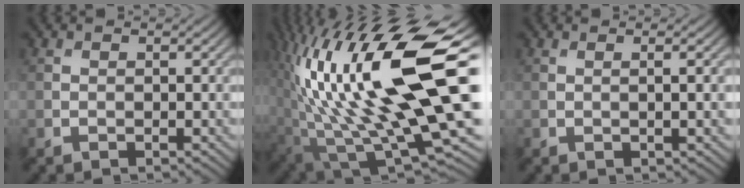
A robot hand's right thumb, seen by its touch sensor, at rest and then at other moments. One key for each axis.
{"total": 21.1, "fx": 3.3, "fy": 7.5, "fz": 19.4, "tx": -0.360, "ty": 0.003, "tz": 0.058}
{"total": 2.6, "fx": 0.2, "fy": 0.5, "fz": 2.5, "tx": -0.034, "ty": 0.008, "tz": 0.000}